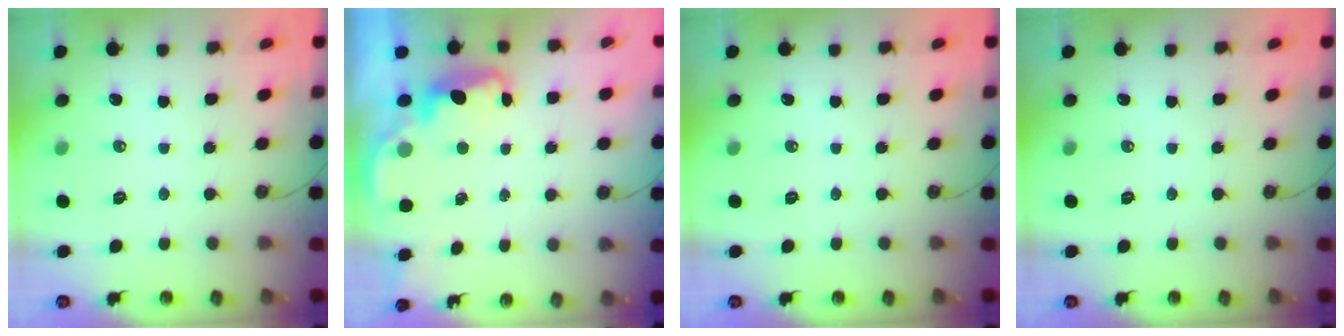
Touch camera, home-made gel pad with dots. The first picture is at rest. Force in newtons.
{"total": 2.2, "press": 2.2, "slide": 0.6}
{"total": 0.0}
{"total": 0.0}